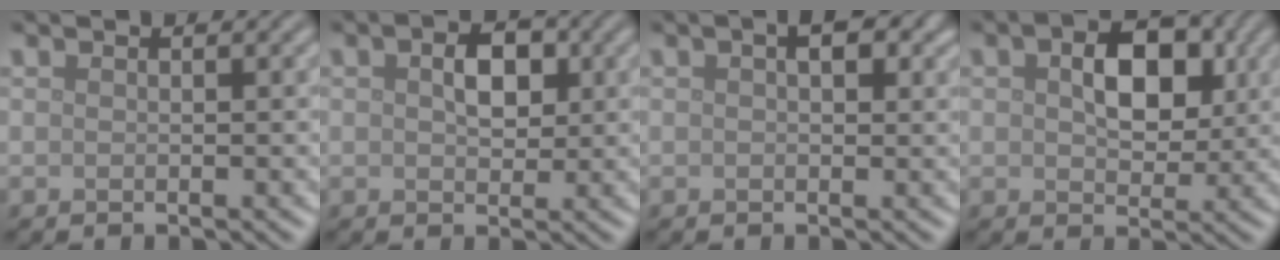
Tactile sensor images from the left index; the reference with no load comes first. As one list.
[{"total": 3.1, "force": [0.6, 2.0, 2.3], "torque": [-0.041, 0.002, 0.009]}, {"total": 2.1, "force": [0.7, 1.1, 1.7], "torque": [-0.019, 0.004, 0.008]}, {"total": 5.6, "force": [1.1, 3.5, 4.2], "torque": [-0.072, 0.001, 0.011]}]